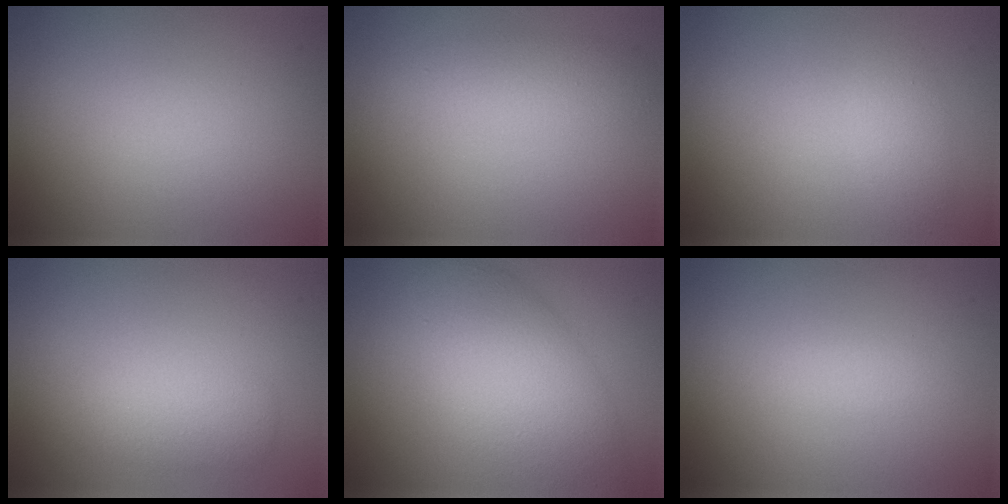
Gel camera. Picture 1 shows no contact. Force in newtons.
{"total": 2.4, "press": 2.4, "slide": 0.3}
{"total": 1.5, "press": 1.5, "slide": 0.1}
{"total": 2.3, "press": 2.3, "slide": 0.1}
{"total": 6.8, "press": 6.8, "slide": 0.2}
{"total": 1.1, "press": 1.1, "slide": 0.1}